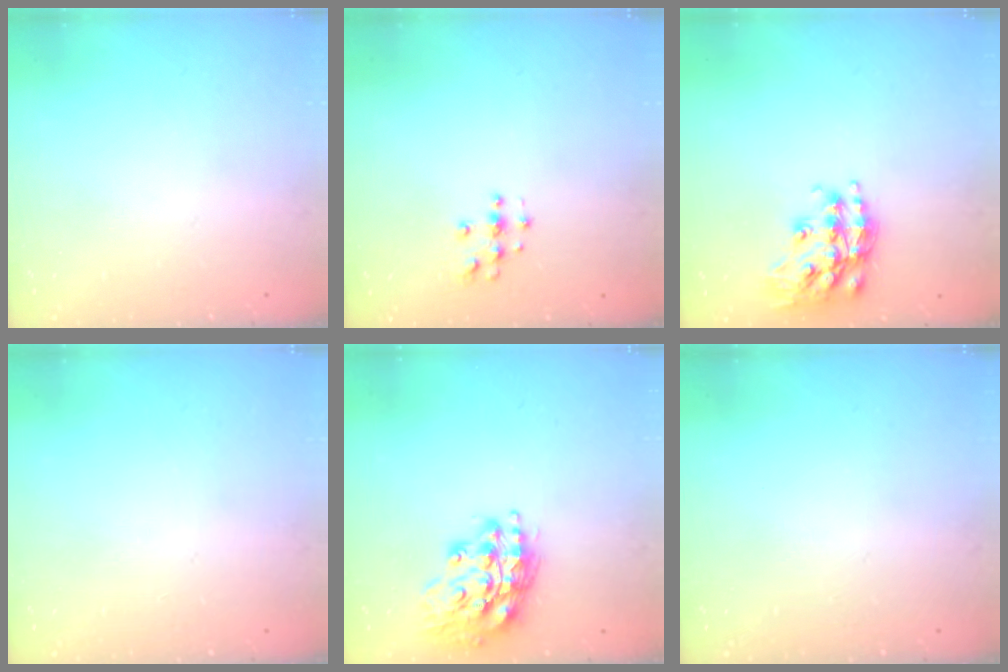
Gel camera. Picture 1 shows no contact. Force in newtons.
{"total": 3.6, "press": 3.6, "slide": 0.5}
{"total": 17.2, "press": 17.2, "slide": 1.2}
{"total": 0.0}
{"total": 15.9, "press": 15.7, "slide": 2.2}
{"total": 0.0}